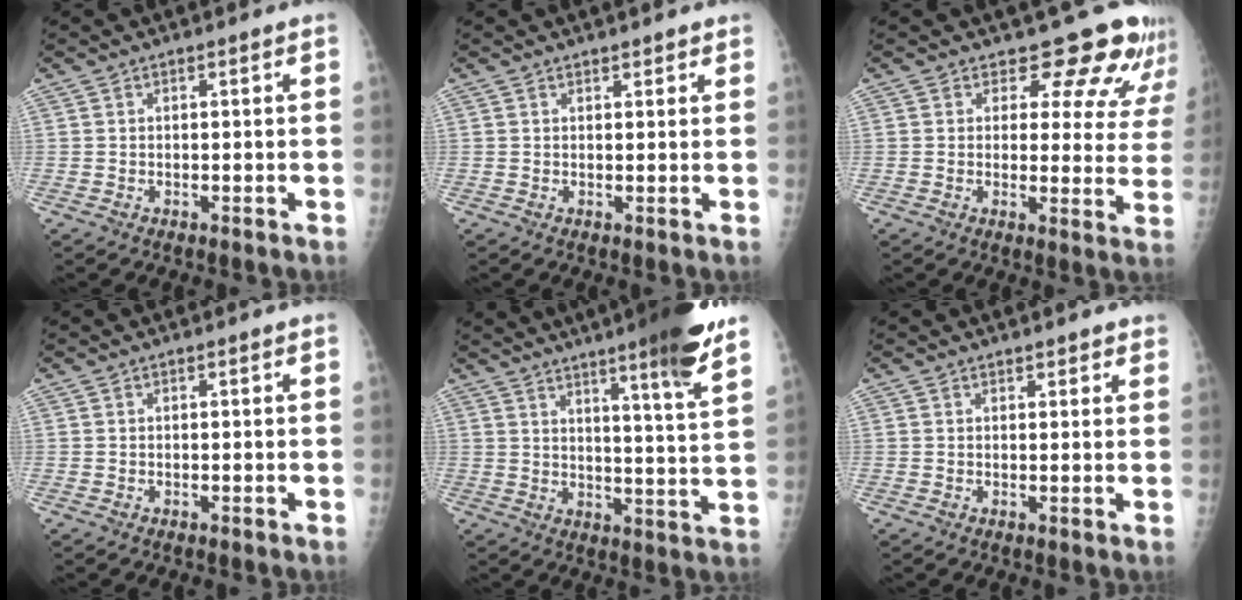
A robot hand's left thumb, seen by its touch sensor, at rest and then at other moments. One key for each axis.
{"total": 1.6, "fx": 1.3, "fy": 0.8, "fz": 0.6, "tx": 0.004, "ty": -0.005, "tz": 0.013}
{"total": 12.2, "fx": 11.0, "fy": 4.9, "fz": 2.0, "tx": 0.026, "ty": -0.081, "tz": 0.100}
{"total": 0.0}
{"total": 15.9, "fx": 10.9, "fy": 0.6, "fz": 11.6, "tx": -0.151, "ty": -0.053, "tz": 0.143}
{"total": 2.2, "fx": 1.8, "fy": 1.0, "fz": 0.7, "tx": 0.010, "ty": -0.005, "tz": 0.017}